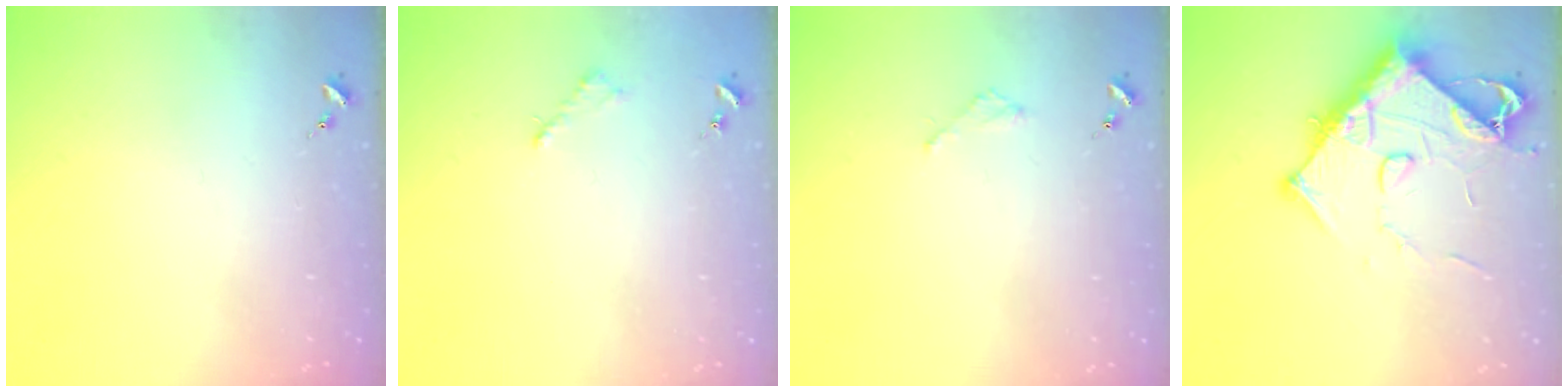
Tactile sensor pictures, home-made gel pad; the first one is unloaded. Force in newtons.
{"total": 2.6, "press": 2.5, "slide": 0.3}
{"total": 1.8, "press": 1.8, "slide": 0.2}
{"total": 13.1, "press": 13.1, "slide": 1.4}